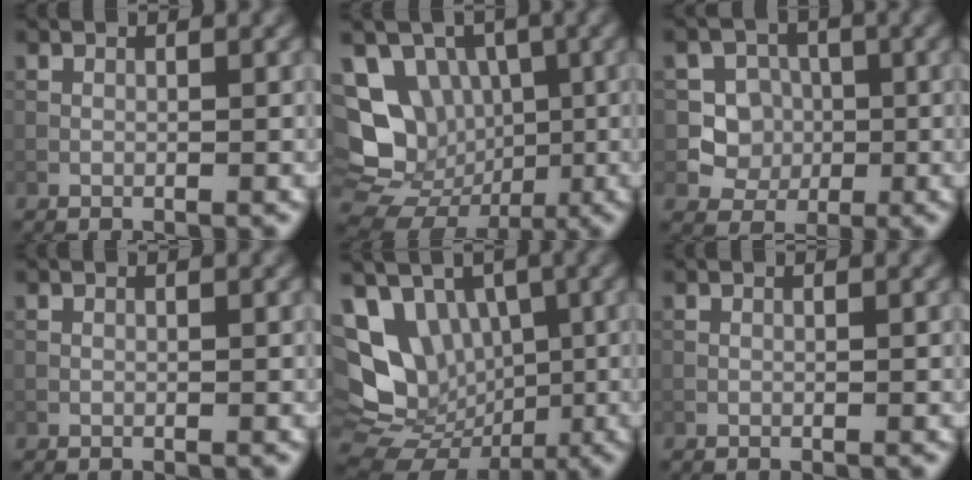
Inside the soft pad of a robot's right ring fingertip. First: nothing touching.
{"total": 11.1, "force": [-0.8, 10.0, 4.7], "torque": [-0.097, 0.007, -0.023]}
{"total": 4.0, "force": [-0.4, 3.7, 1.3], "torque": [0.002, 0.002, -0.026]}
{"total": 0.0}
{"total": 10.0, "force": [0.5, 8.1, 5.8], "torque": [-0.091, -0.004, 0.010]}
{"total": 0.0}